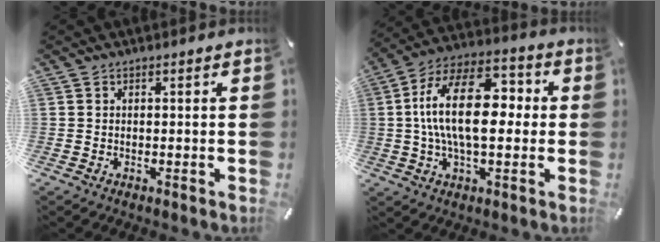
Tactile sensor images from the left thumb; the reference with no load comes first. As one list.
[{"total": 18.2, "force": [0.5, 9.7, 15.4], "torque": [-0.290, 0.003, 0.002]}]